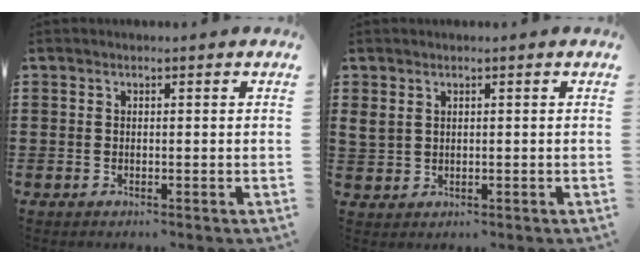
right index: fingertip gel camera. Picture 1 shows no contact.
{"total": 1.6, "force": [1.1, 1.0, 0.7], "torque": [-0.018, 0.002, 0.020]}